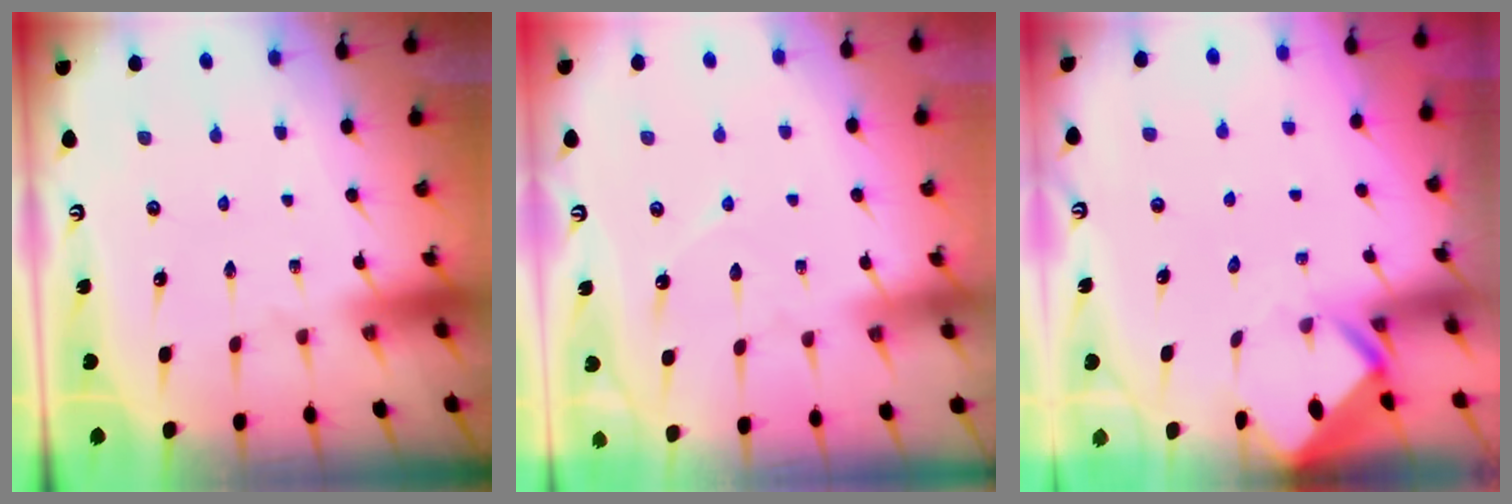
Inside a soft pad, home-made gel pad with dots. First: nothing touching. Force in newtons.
{"total": 3.3, "press": 3.3, "slide": 0.4}
{"total": 2.5, "press": 2.5, "slide": 0.1}